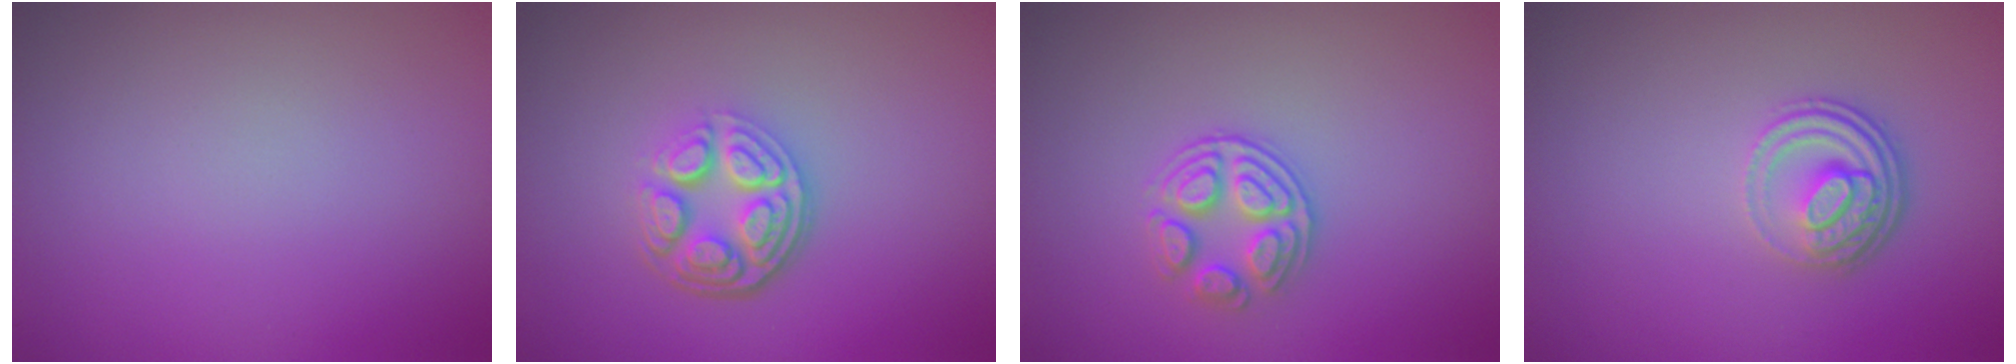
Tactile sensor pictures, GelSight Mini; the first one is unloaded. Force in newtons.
{"total": 4.7, "press": 3.3, "slide": 3.3}
{"total": 2.9, "press": 2.6, "slide": 1.3}
{"total": 3.7, "press": 2.6, "slide": 2.6}